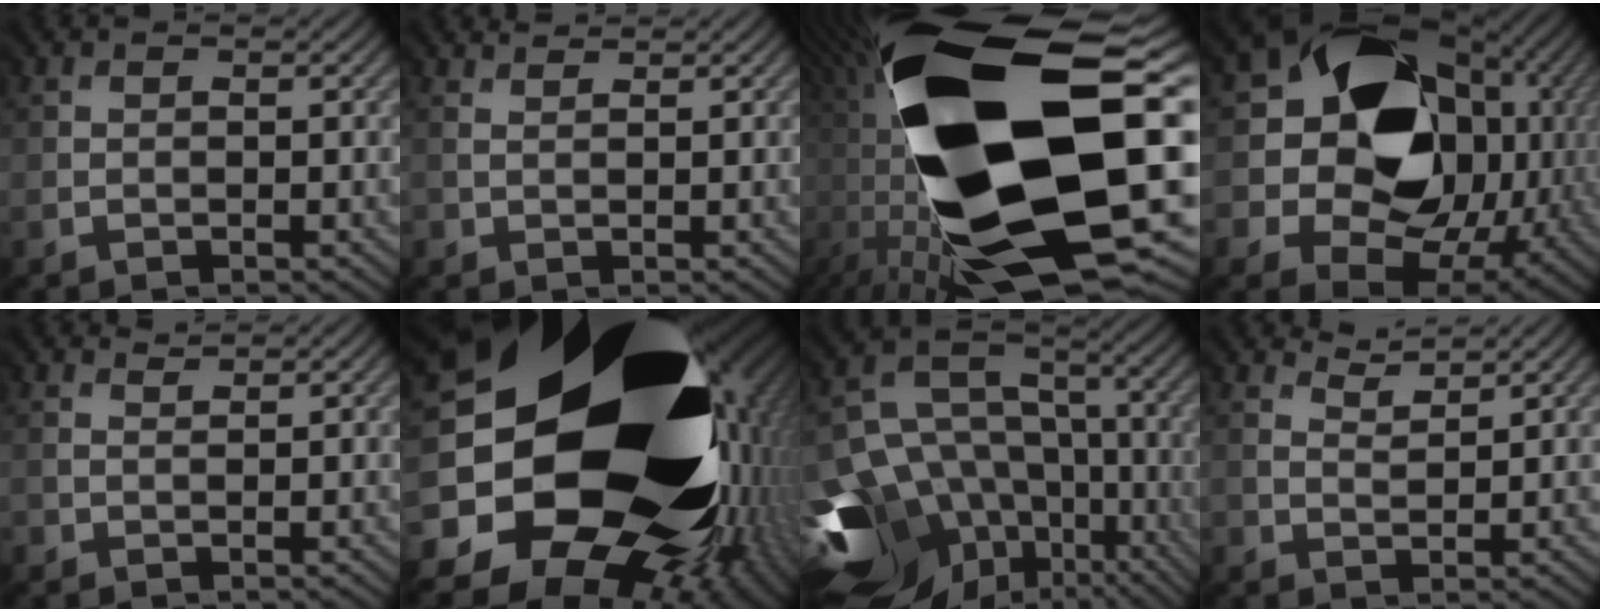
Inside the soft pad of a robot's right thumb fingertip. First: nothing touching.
{"total": 1.3, "force": [1.1, 0.6, 0.5], "torque": [-0.006, 0.002, 0.022]}
{"total": 22.1, "force": [-2.3, 9.9, 19.7], "torque": [-0.400, -0.043, -0.039]}
{"total": 17.6, "force": [2.7, 14.5, 9.6], "torque": [-0.201, -0.028, 0.072]}
{"total": 1.0, "force": [0.8, 0.5, 0.3], "torque": [-0.007, 0.002, 0.016]}
{"total": 22.8, "force": [0.2, 17.7, 14.4], "torque": [-0.256, -0.063, -0.059]}
{"total": 16.4, "force": [-6.7, 12.4, 8.4], "torque": [-0.194, -0.018, -0.079]}
{"total": 2.8, "force": [2.7, 0.2, -0.4], "torque": [-0.005, 0.000, 0.056]}